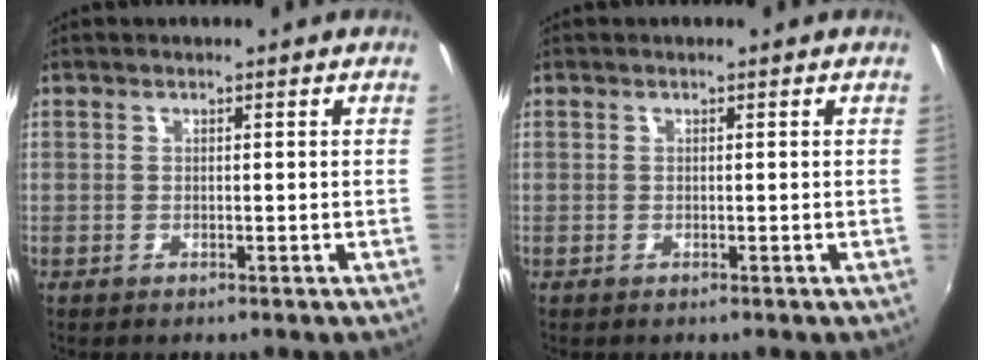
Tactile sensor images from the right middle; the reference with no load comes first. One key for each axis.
{"total": 0.0}